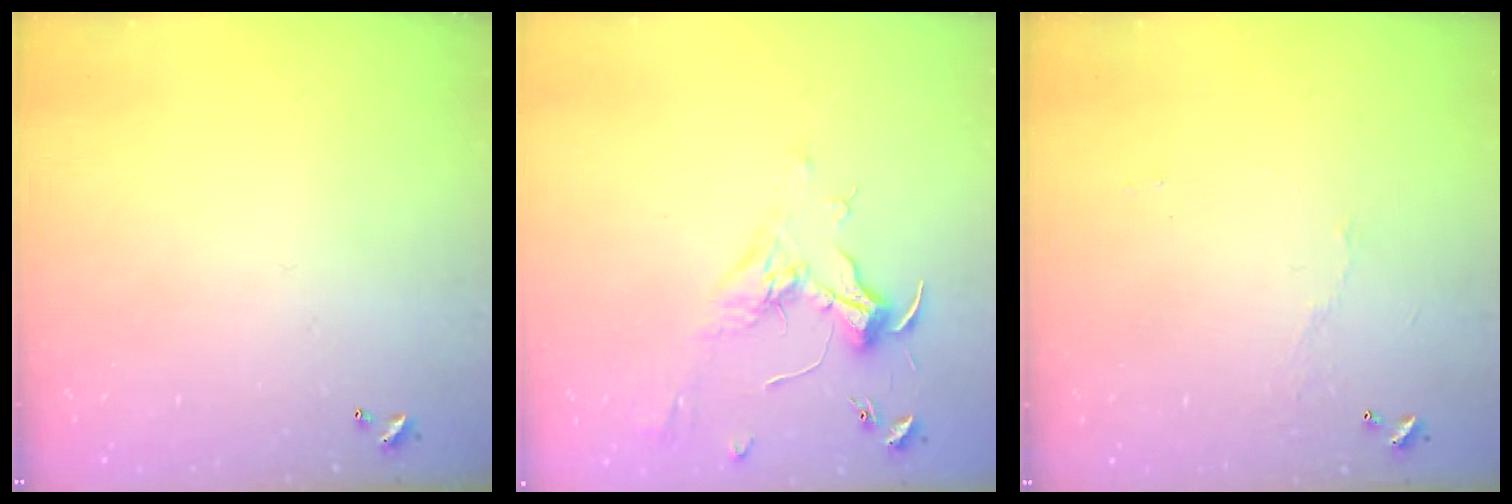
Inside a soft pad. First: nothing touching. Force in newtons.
{"total": 1.9, "press": 1.7, "slide": 0.8}
{"total": 2.9, "press": 2.8, "slide": 0.6}